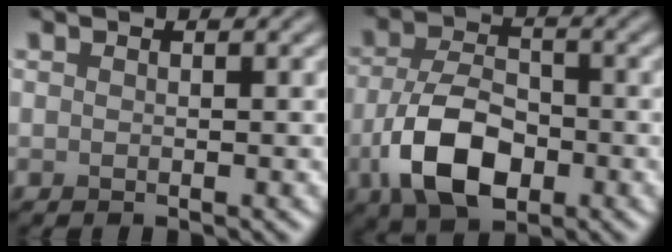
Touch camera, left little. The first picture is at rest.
{"total": 7.5, "force": [-2.8, 4.3, 5.5], "torque": [-0.115, -0.005, -0.058]}